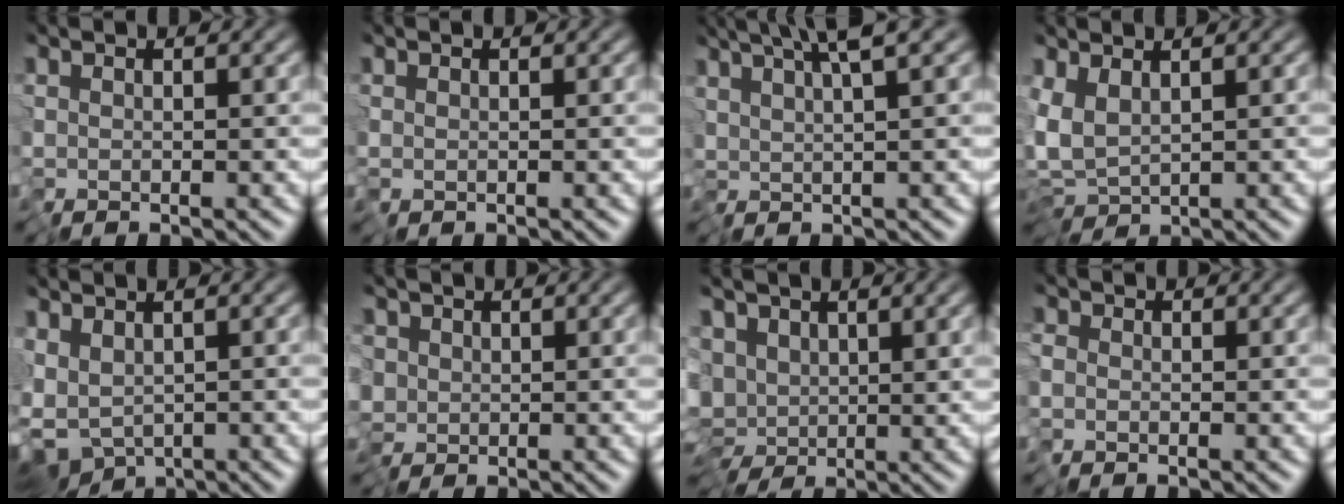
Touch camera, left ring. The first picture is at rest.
{"total": 0.0}
{"total": 5.1, "force": [3.0, 1.0, 4.1], "torque": [-0.067, 0.017, 0.052]}
{"total": 3.9, "force": [-0.4, 2.1, 3.3], "torque": [-0.076, 0.001, -0.018]}
{"total": 5.4, "force": [-2.9, 3.3, 3.2], "torque": [-0.053, -0.017, -0.058]}
{"total": 1.8, "force": [-0.4, 1.8, 0.2], "torque": [-0.004, -0.007, -0.015]}
{"total": 6.5, "force": [-0.5, 5.0, 4.1], "torque": [-0.075, -0.019, -0.003]}
{"total": 1.2, "force": [-0.8, 0.9, -0.1], "torque": [0.002, -0.005, -0.021]}